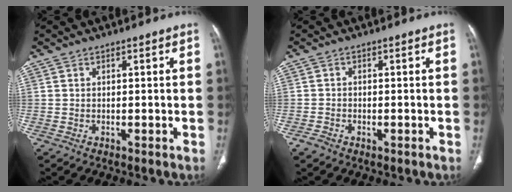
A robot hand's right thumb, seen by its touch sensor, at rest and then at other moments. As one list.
[{"total": 1.7, "force": [-0.9, 1.1, 0.9], "torque": [-0.016, 0.006, -0.015]}]